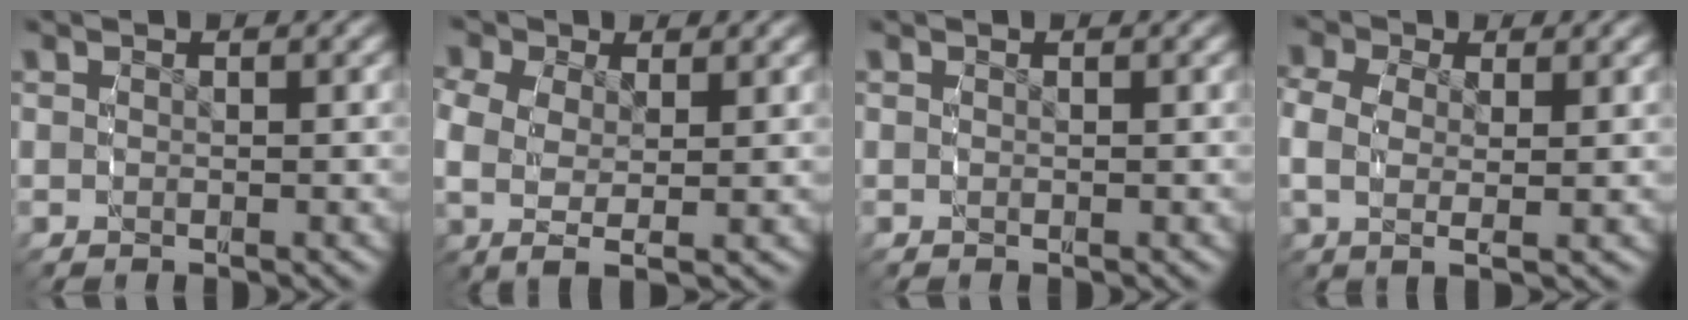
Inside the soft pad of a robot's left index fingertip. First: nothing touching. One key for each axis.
{"total": 5.5, "fx": 0.3, "fy": 3.6, "fz": 4.1, "tx": -0.099, "ty": -0.019, "tz": 0.015}
{"total": 0.0}
{"total": 3.9, "fx": 0.6, "fy": 2.4, "fz": 3.1, "tx": -0.074, "ty": -0.010, "tz": 0.013}